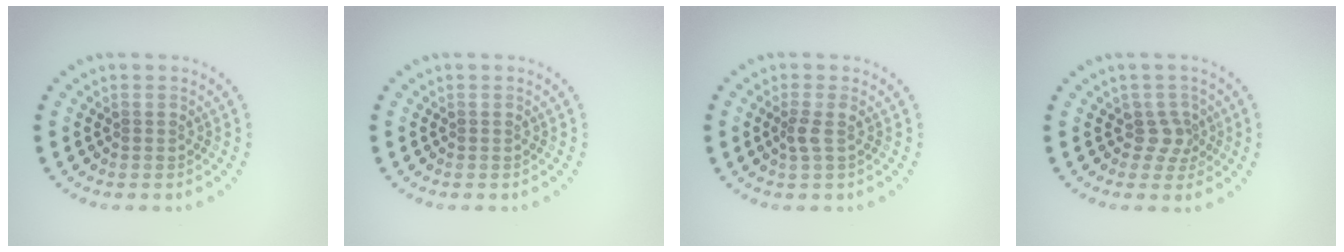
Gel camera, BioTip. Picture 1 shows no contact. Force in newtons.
{"total": 0.0}
{"total": 1.3, "press": 1.0, "slide": 0.7}
{"total": 1.9, "press": 1.4, "slide": 1.3}